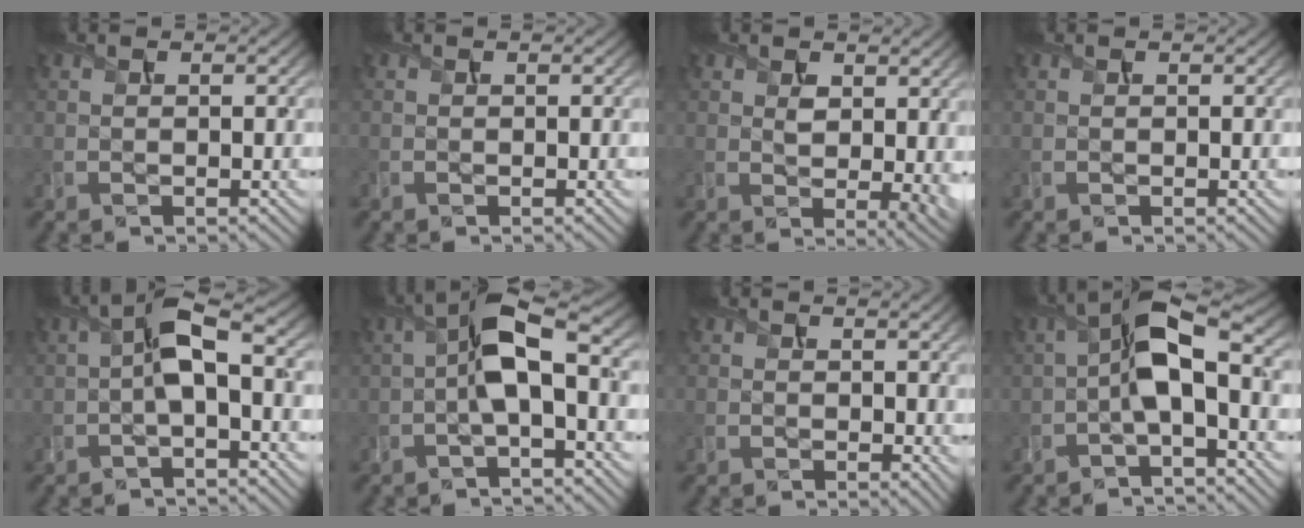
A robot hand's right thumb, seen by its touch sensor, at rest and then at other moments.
{"total": 0.0}
{"total": 4.6, "force": [1.1, 2.5, 3.7], "torque": [-0.059, -0.006, 0.026]}
{"total": 0.0}
{"total": 5.4, "force": [-0.6, 1.8, 5.1], "torque": [-0.101, 0.014, -0.019]}
{"total": 7.0, "force": [-0.6, 2.3, 6.6], "torque": [-0.129, 0.016, -0.022]}
{"total": 1.8, "force": [1.0, 1.0, 1.2], "torque": [-0.017, -0.006, 0.021]}
{"total": 7.7, "force": [-1.2, 2.6, 7.1], "torque": [-0.135, 0.016, -0.032]}